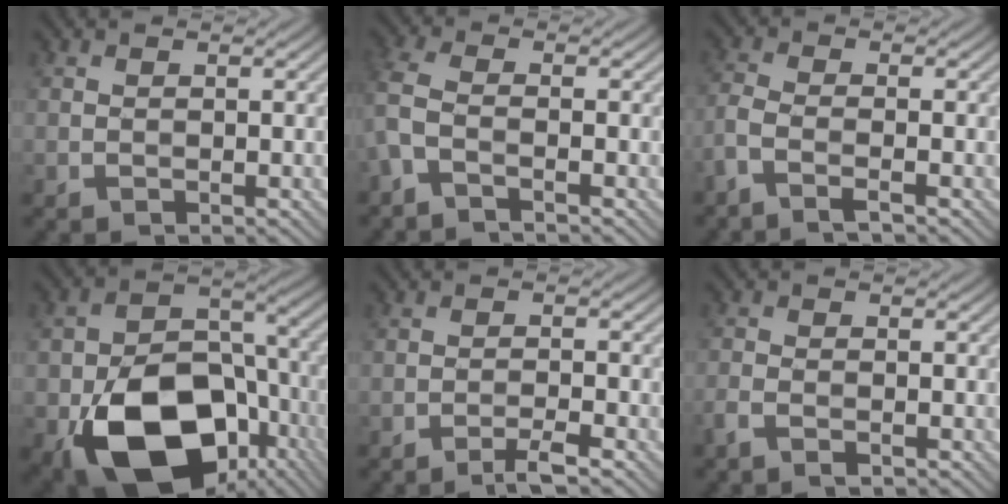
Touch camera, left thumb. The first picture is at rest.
{"total": 3.2, "force": [-1.8, 0.7, 2.5], "torque": [-0.065, -0.001, -0.054]}
{"total": 3.5, "force": [-2.4, 0.6, 2.5], "torque": [-0.061, -0.004, -0.065]}
{"total": 18.1, "force": [-8.0, 11.8, 11.1], "torque": [-0.181, -0.046, -0.128]}
{"total": 2.5, "force": [-1.9, 0.0, 1.7], "torque": [-0.029, 0.007, -0.040]}
{"total": 2.1, "force": [-1.5, 0.4, 1.4], "torque": [-0.036, -0.004, -0.036]}